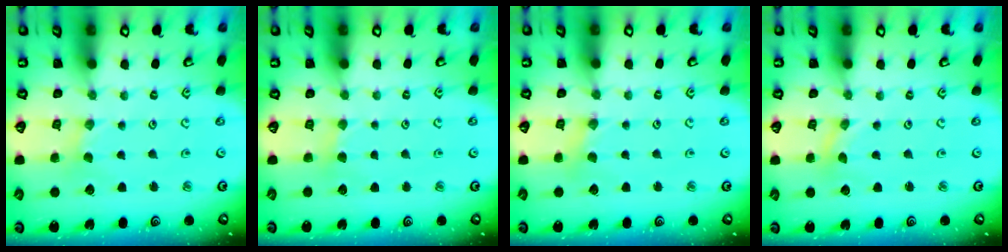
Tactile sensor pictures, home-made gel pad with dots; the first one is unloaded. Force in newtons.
{"total": 2.8, "press": 2.7, "slide": 0.4}
{"total": 2.0, "press": 2.0, "slide": 0.4}
{"total": 0.0}